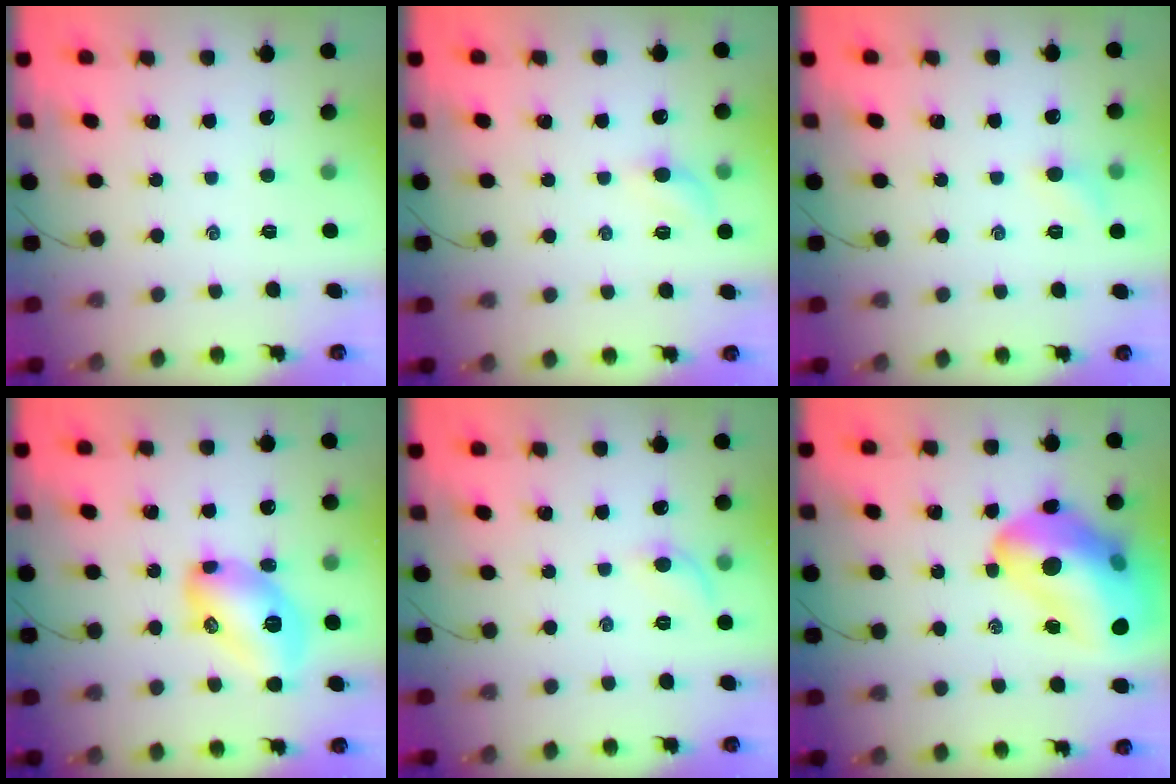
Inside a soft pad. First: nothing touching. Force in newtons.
{"total": 4.5, "press": 4.3, "slide": 1.1}
{"total": 5.3, "press": 5.0, "slide": 1.7}
{"total": 13.2, "press": 13.1, "slide": 0.7}
{"total": 5.8, "press": 5.6, "slide": 1.4}
{"total": 26.0, "press": 25.3, "slide": 5.6}